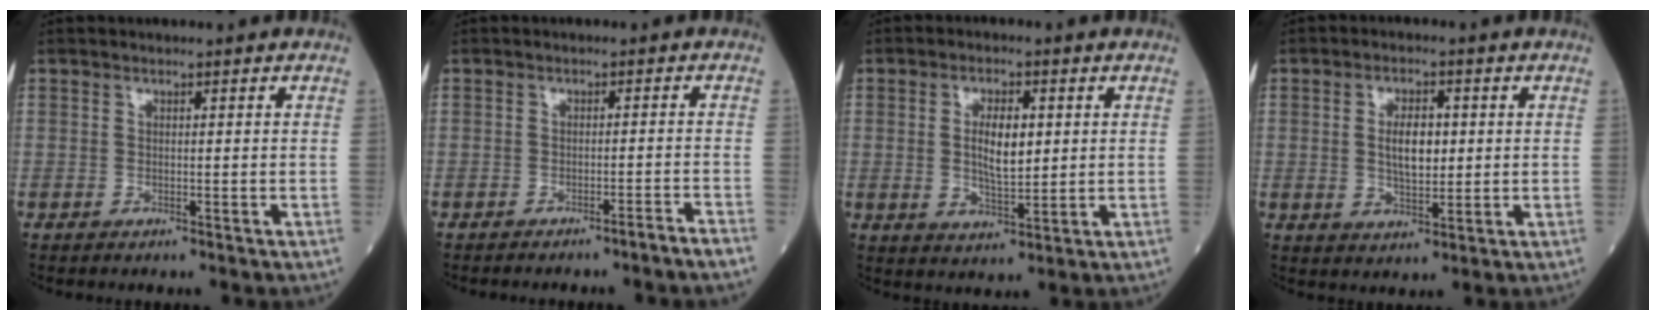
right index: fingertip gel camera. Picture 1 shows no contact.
{"total": 3.3, "force": [-2.8, -1.0, 1.5], "torque": [-0.014, 0.004, -0.039]}
{"total": 6.3, "force": [1.0, 2.3, 5.8], "torque": [-0.103, -0.001, 0.020]}
{"total": 5.7, "force": [0.7, 2.6, 5.0], "torque": [-0.091, 0.003, 0.015]}